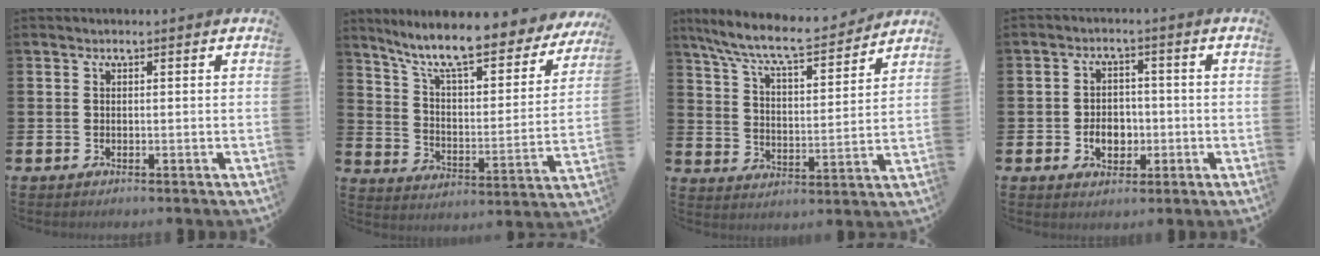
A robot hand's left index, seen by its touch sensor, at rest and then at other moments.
{"total": 10.3, "force": [8.9, 1.7, 4.8], "torque": [-0.125, -0.062, 0.150]}
{"total": 8.8, "force": [8.1, 1.2, 3.1], "torque": [-0.093, -0.056, 0.138]}
{"total": 4.0, "force": [-1.0, 3.1, 2.4], "torque": [-0.034, -0.001, -0.025]}